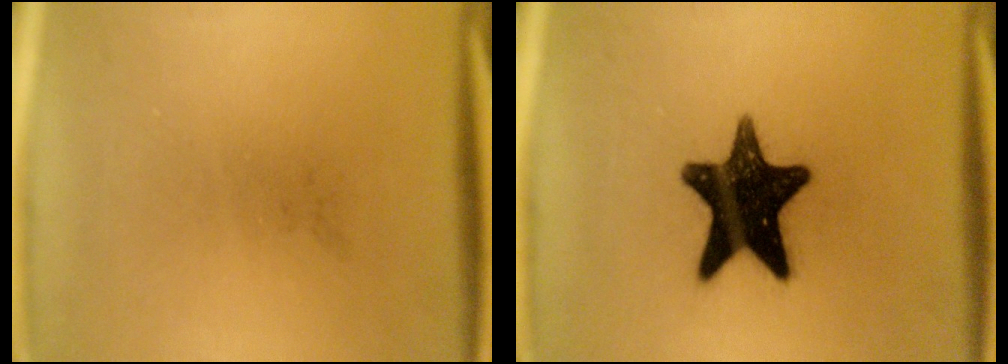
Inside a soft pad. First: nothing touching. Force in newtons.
{"total": 15.7}